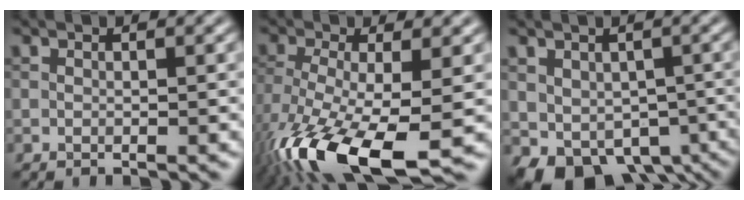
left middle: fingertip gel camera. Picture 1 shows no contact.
{"total": 12.6, "force": [-6.4, 4.2, 10.0], "torque": [-0.207, -0.024, -0.115]}
{"total": 7.5, "force": [-3.6, 4.8, 4.6], "torque": [-0.073, -0.023, -0.045]}